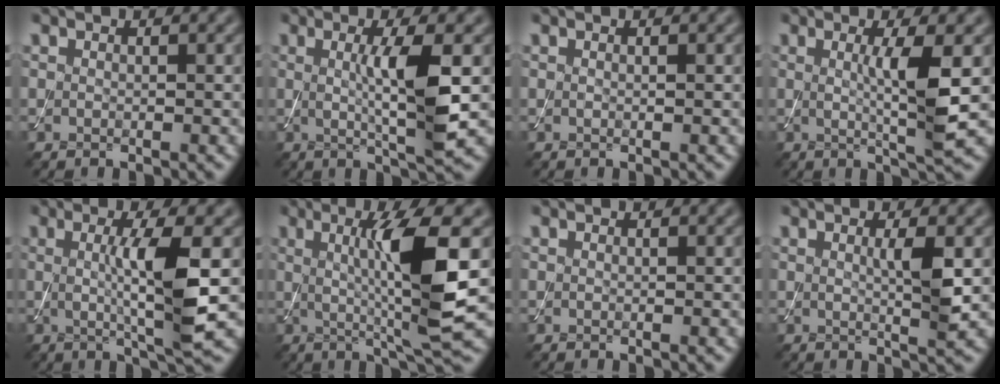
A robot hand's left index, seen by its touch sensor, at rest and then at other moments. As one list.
[{"total": 5.5, "force": [0.3, 0.9, 5.4], "torque": [-0.094, -0.005, 0.006]}, {"total": 0.0}, {"total": 4.6, "force": [0.3, 0.6, 4.6], "torque": [-0.077, -0.009, 0.006]}, {"total": 6.3, "force": [0.2, 1.0, 6.2], "torque": [-0.109, -0.005, 0.002]}, {"total": 8.3, "force": [0.9, 1.1, 8.2], "torque": [-0.128, -0.009, 0.020]}, {"total": 0.0}, {"total": 2.7, "force": [0.3, 0.3, 2.6], "torque": [-0.045, -0.004, 0.005]}]